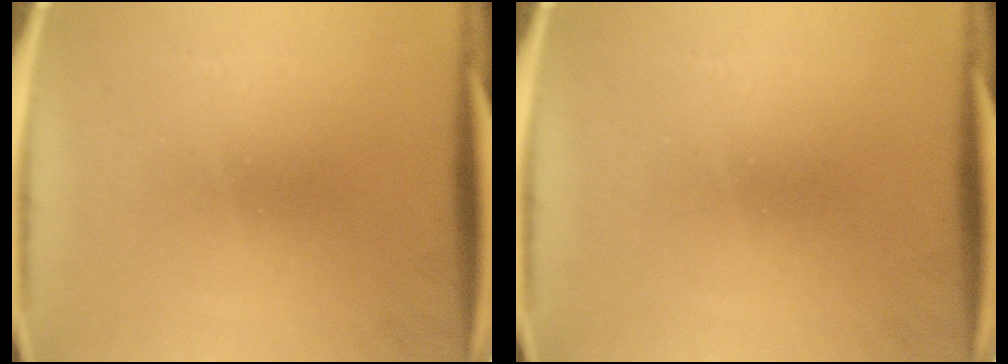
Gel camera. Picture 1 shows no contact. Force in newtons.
{"total": 0.0}